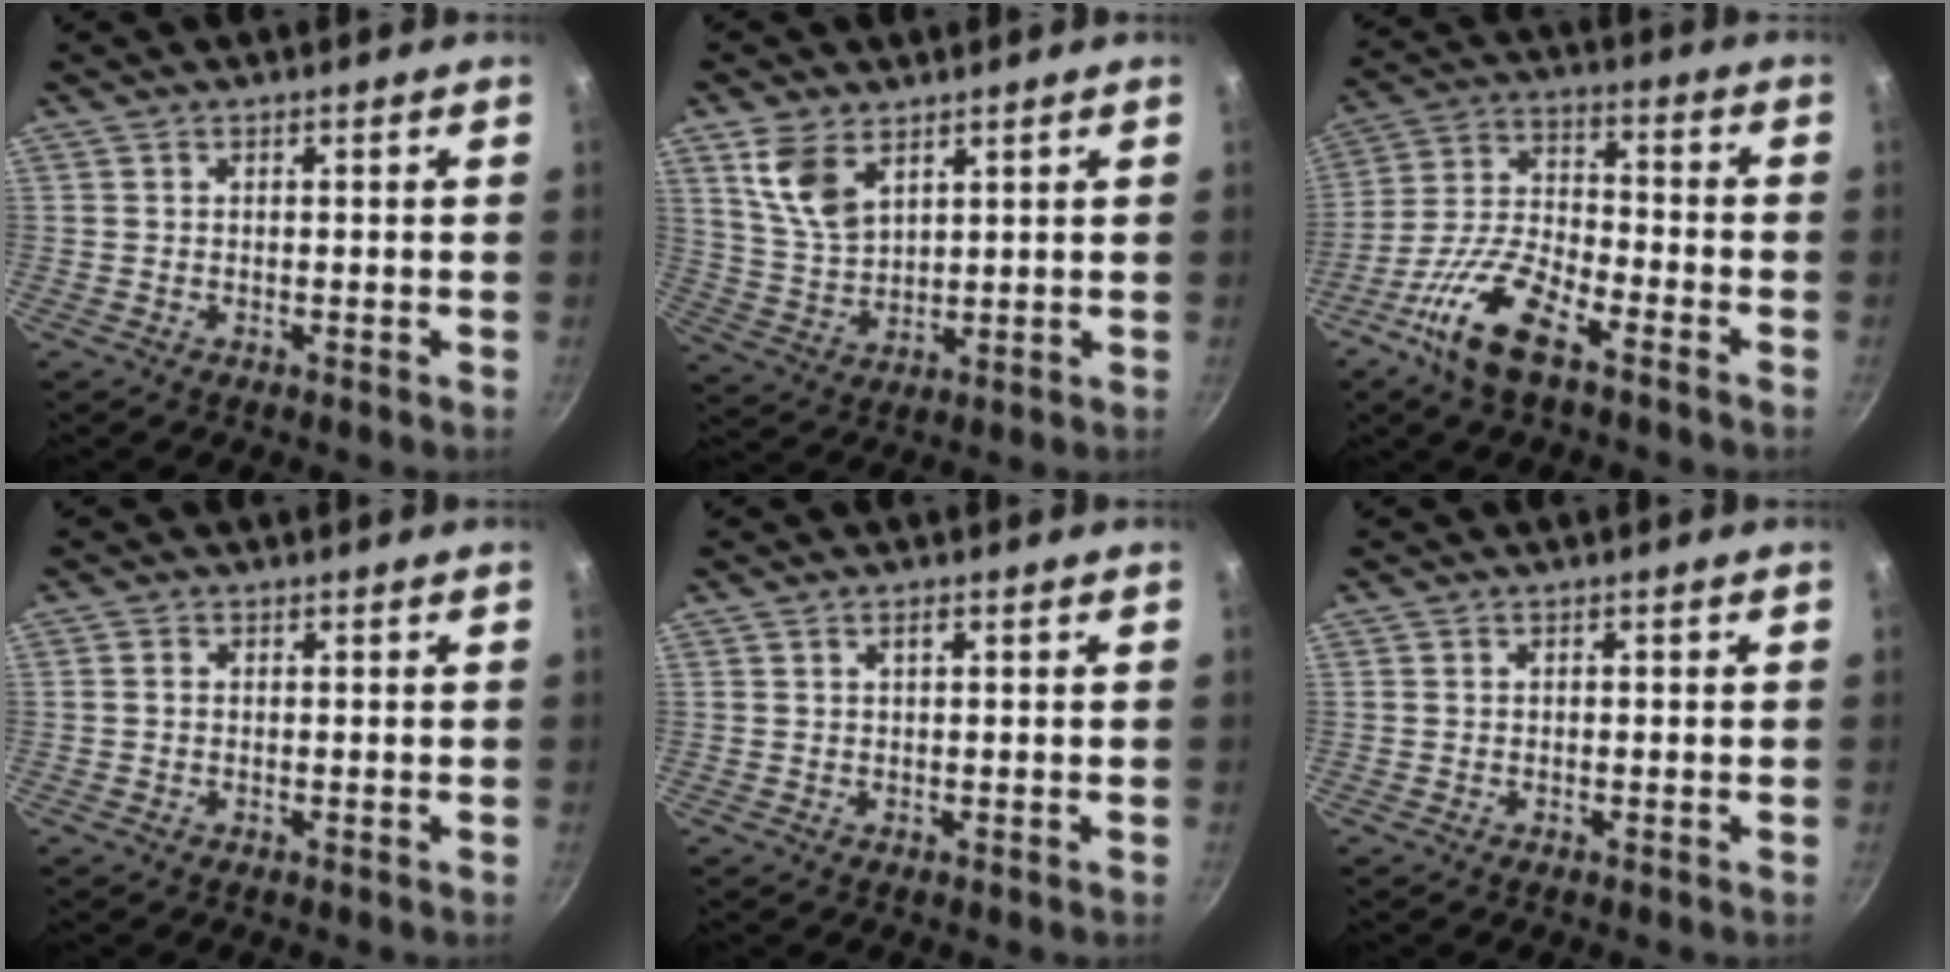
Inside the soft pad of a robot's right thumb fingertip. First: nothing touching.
{"total": 8.7, "force": [4.8, 4.9, 5.4], "torque": [-0.093, -0.027, 0.103]}
{"total": 13.9, "force": [-8.2, 5.2, 10.1], "torque": [-0.200, 0.041, -0.166]}
{"total": 0.8, "force": [-0.1, 0.7, 0.4], "torque": [-0.008, 0.005, -0.003]}
{"total": 1.0, "force": [0.4, 0.3, 0.9], "torque": [-0.017, 0.005, 0.007]}
{"total": 0.0}